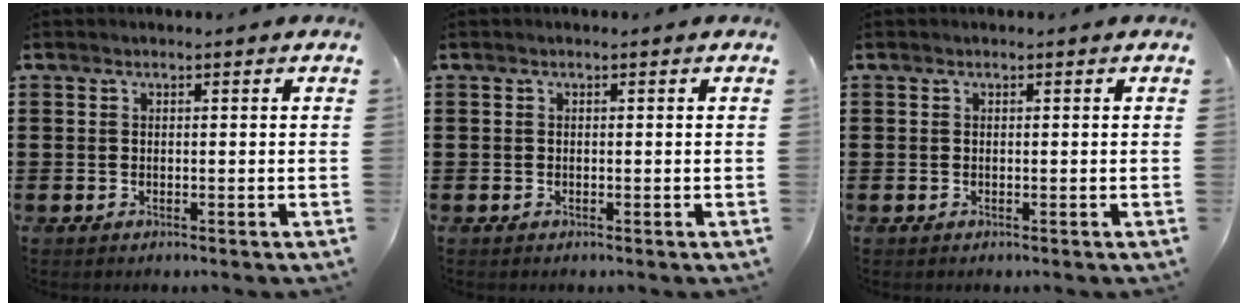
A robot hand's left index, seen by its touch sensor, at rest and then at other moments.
{"total": 0.0}
{"total": 0.0}